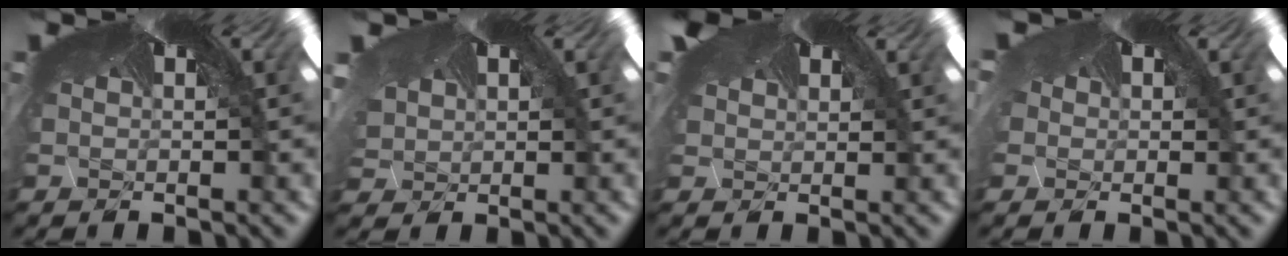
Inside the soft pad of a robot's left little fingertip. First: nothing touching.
{"total": 2.7, "force": [-0.9, 2.3, 1.1], "torque": [-0.052, -0.005, 0.005]}
{"total": 2.5, "force": [1.4, 1.5, 1.4], "torque": [-0.047, 0.010, 0.024]}
{"total": 2.1, "force": [-0.1, 1.5, 1.4], "torque": [-0.047, 0.008, 0.002]}